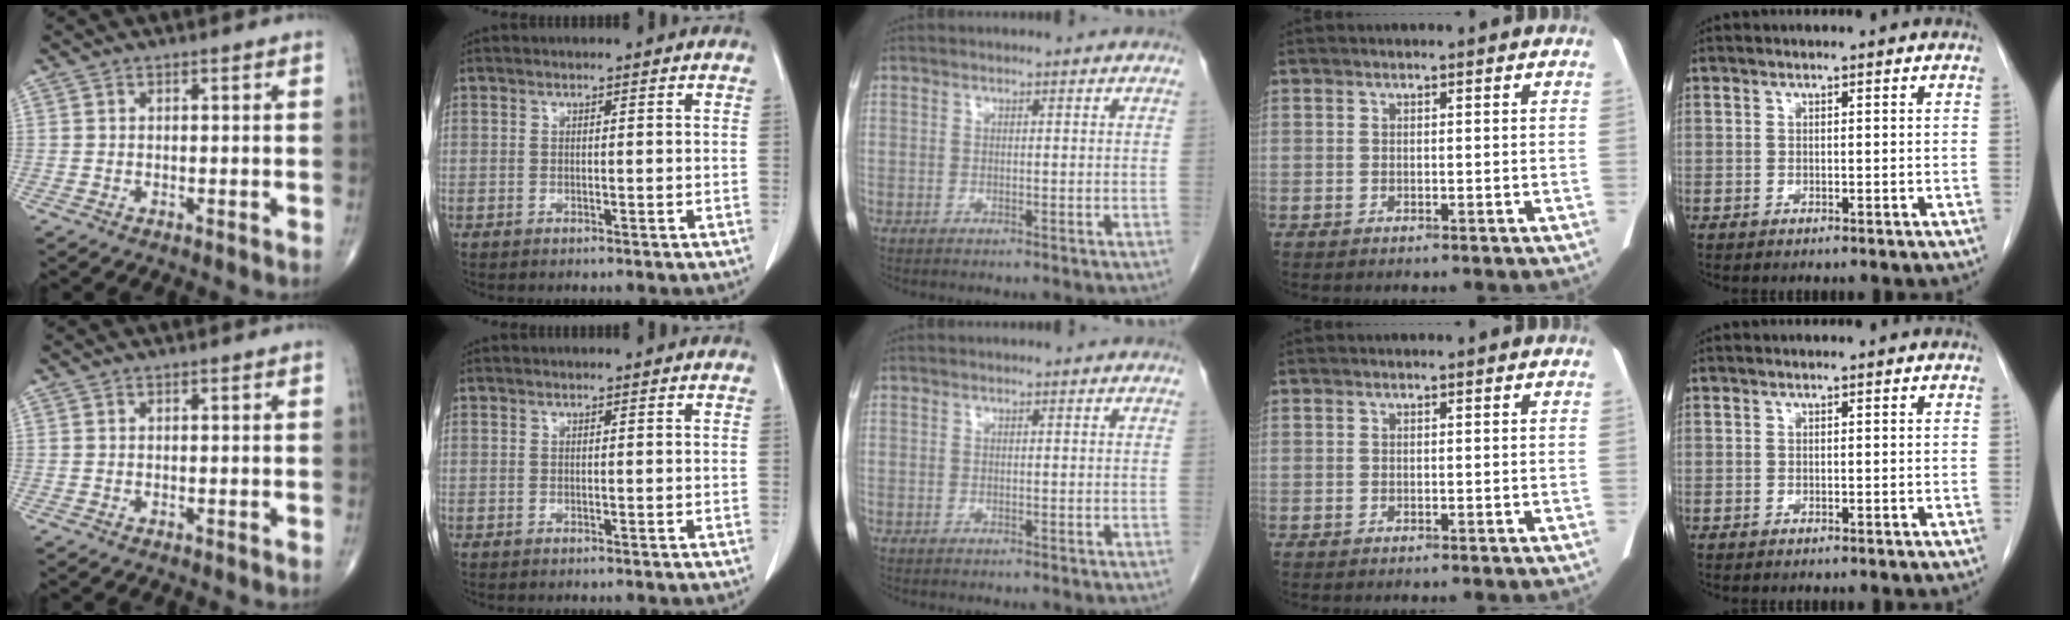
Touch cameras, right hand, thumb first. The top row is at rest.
{}